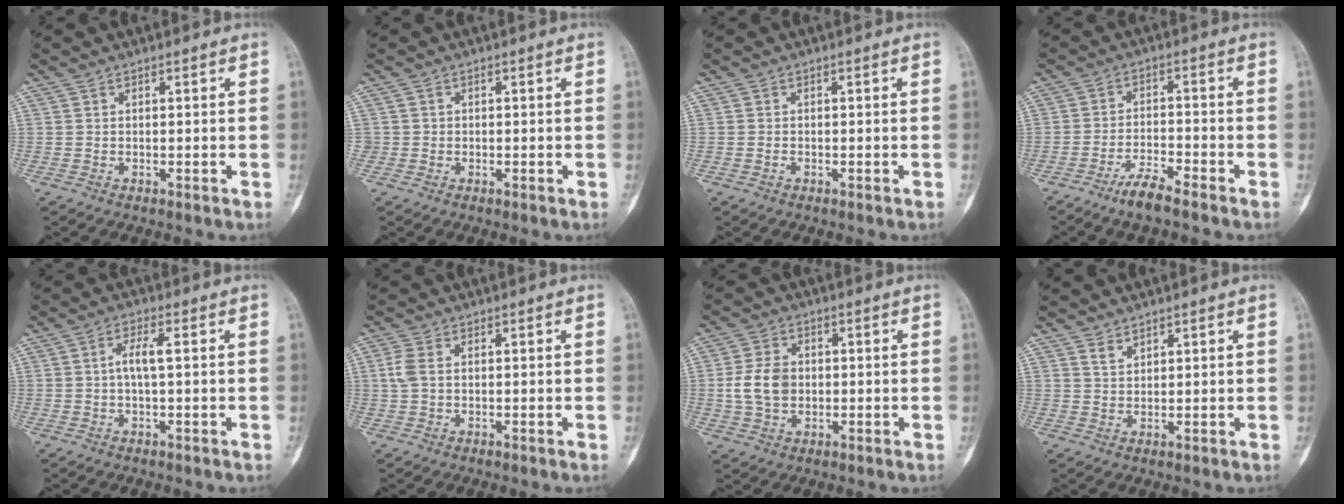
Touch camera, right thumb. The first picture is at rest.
{"total": 1.1, "force": [-0.1, 1.1, 0.0], "torque": [0.008, 0.006, -0.004]}
{"total": 0.6, "force": [-0.3, 0.4, 0.3], "torque": [-0.005, 0.003, -0.006]}
{"total": 5.3, "force": [-4.2, 0.7, 3.2], "torque": [-0.065, 0.020, -0.083]}
{"total": 3.7, "force": [0.2, 1.0, 3.5], "torque": [-0.073, 0.010, 0.000]}
{"total": 3.0, "force": [0.4, 1.9, 2.2], "torque": [-0.066, 0.007, 0.006]}
{"total": 7.3, "force": [-0.1, 5.5, 4.8], "torque": [-0.083, 0.007, -0.003]}
{"total": 1.9, "force": [1.6, 0.9, 0.7], "torque": [-0.003, -0.012, 0.031]}